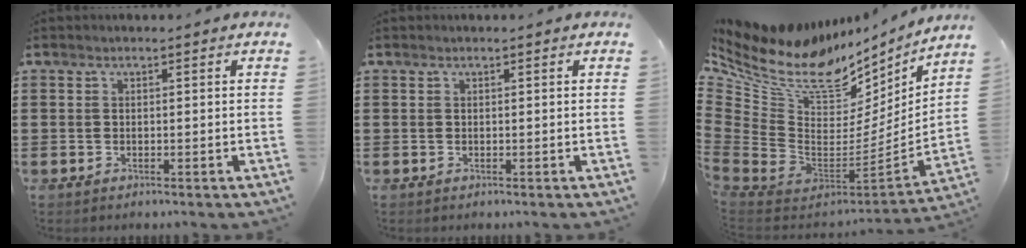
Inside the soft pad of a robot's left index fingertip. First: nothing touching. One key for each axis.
{"total": 0.0}
{"total": 10.1, "fx": 7.3, "fy": 5.4, "fz": 4.3, "tx": -0.134, "ty": -0.076, "tz": 0.125}